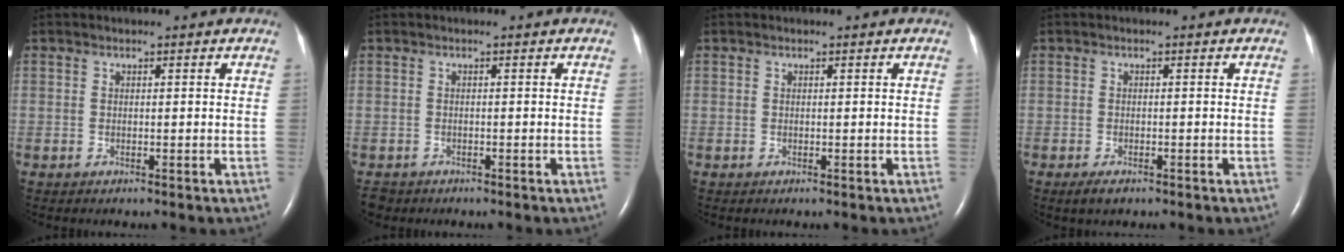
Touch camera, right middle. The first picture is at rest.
{"total": 2.2, "force": [-1.8, 1.2, 0.3], "torque": [-0.009, -0.002, -0.030]}
{"total": 0.0}
{"total": 1.8, "force": [-1.2, 0.7, 1.2], "torque": [-0.027, -0.003, -0.017]}